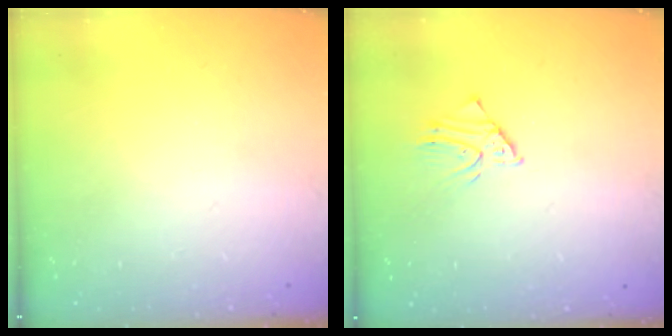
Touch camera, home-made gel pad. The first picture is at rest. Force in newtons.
{"total": 2.3, "press": 2.3, "slide": 0.2}